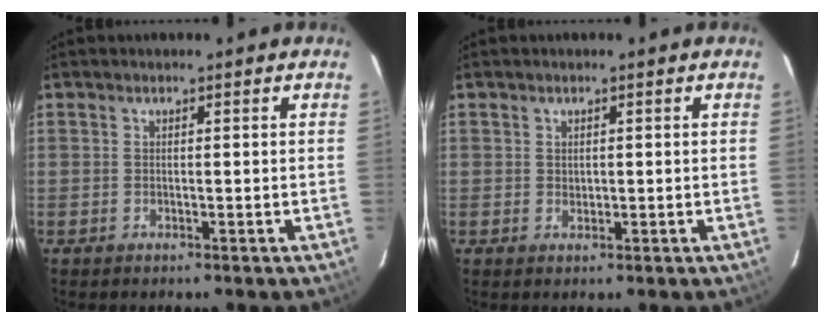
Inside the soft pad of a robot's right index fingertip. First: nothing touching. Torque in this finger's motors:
{"motor_torque": [-0.23, 0.04, -0.04, 0.00]}